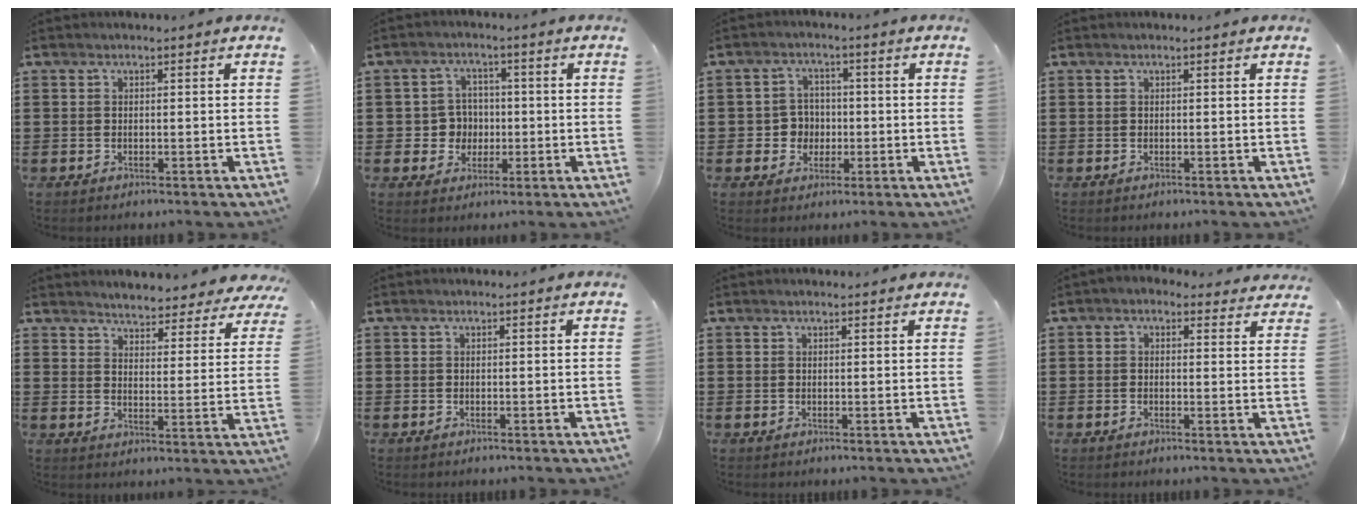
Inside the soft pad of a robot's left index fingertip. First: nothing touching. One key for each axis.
{"total": 4.6, "fx": -0.4, "fy": 4.4, "fz": 1.2, "tx": -0.032, "ty": 0.008, "tz": -0.012}
{"total": 4.1, "fx": -0.7, "fy": 3.9, "fz": 1.1, "tx": -0.036, "ty": 0.009, "tz": -0.016}
{"total": 0.0}
{"total": 4.2, "fx": 4.2, "fy": -0.1, "fz": 0.1, "tx": -0.016, "ty": -0.034, "tz": 0.069}
{"total": 0.0}
{"total": 0.6, "fx": 0.5, "fy": 0.0, "fz": 0.2, "tx": -0.005, "ty": 0.000, "tz": 0.011}
{"total": 1.5, "fx": 1.1, "fy": 0.9, "fz": 0.5, "tx": -0.014, "ty": 0.003, "tz": 0.020}